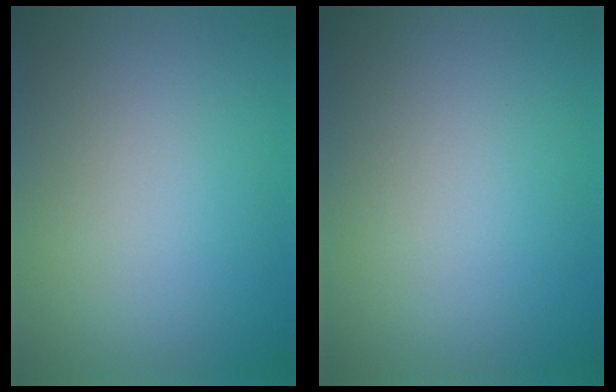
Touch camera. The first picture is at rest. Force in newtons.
{"total": 0.0}